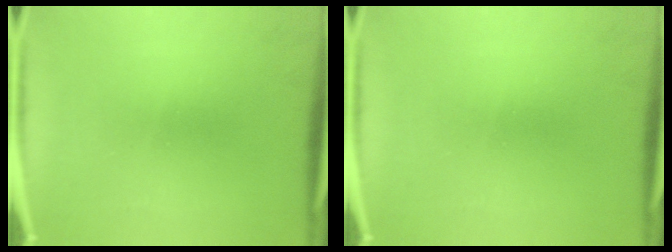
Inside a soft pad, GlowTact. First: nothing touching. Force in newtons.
{"total": 0.0}